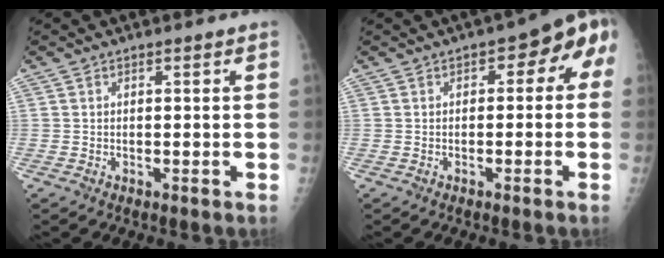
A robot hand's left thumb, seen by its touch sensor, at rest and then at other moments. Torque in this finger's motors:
{"motor_torque": [-0.28, 0.72, -0.09, 0.03, 0.07]}